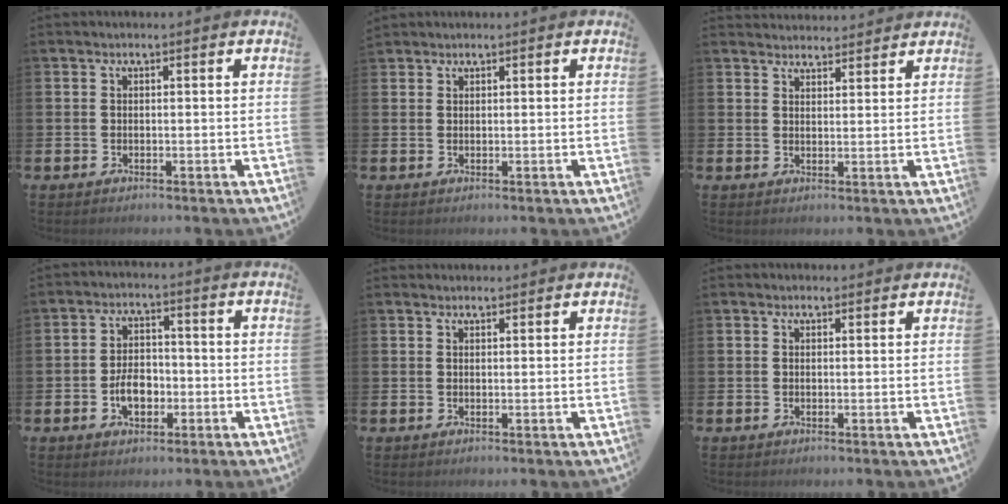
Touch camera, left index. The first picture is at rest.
{"total": 1.1, "force": [1.1, 0.3, -0.1], "torque": [0.013, -0.002, 0.018]}
{"total": 3.2, "force": [3.1, 0.5, -0.2], "torque": [0.001, -0.016, 0.057]}
{"total": 4.6, "force": [-1.3, 3.0, 3.2], "torque": [-0.039, -0.002, -0.028]}
{"total": 1.2, "force": [1.2, 0.3, 0.0], "torque": [0.011, -0.002, 0.020]}
{"total": 1.1, "force": [1.0, 0.4, 0.1], "torque": [0.009, 0.000, 0.016]}